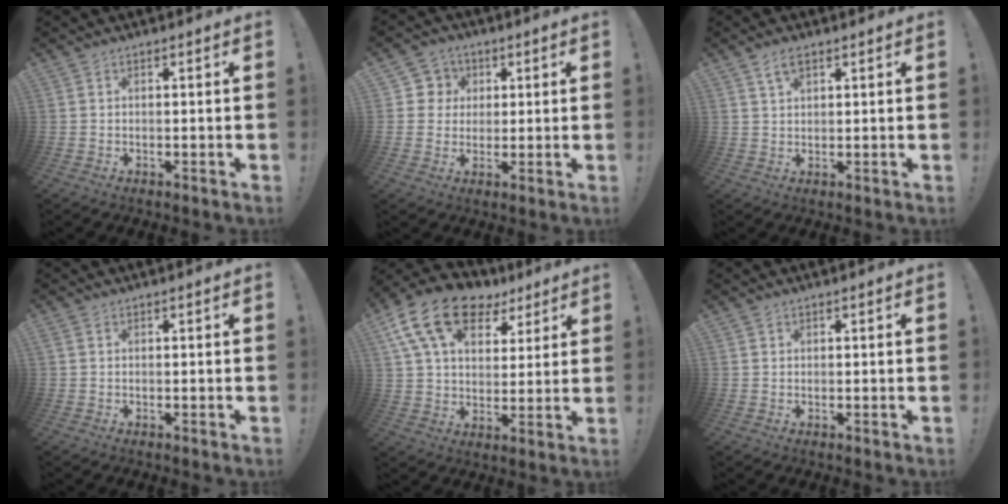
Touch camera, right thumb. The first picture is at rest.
{"total": 7.1, "force": [1.2, 6.9, 0.9], "torque": [-0.007, -0.005, 0.027]}
{"total": 3.9, "force": [2.4, 1.9, 2.5], "torque": [-0.041, -0.006, 0.042]}
{"total": 0.7, "force": [0.2, 0.5, 0.3], "torque": [-0.001, 0.000, 0.004]}
{"total": 17.7, "force": [9.3, 11.0, 10.3], "torque": [-0.179, -0.039, 0.173]}
{"total": 0.9, "force": [0.6, 0.7, 0.0], "torque": [0.007, -0.003, 0.010]}